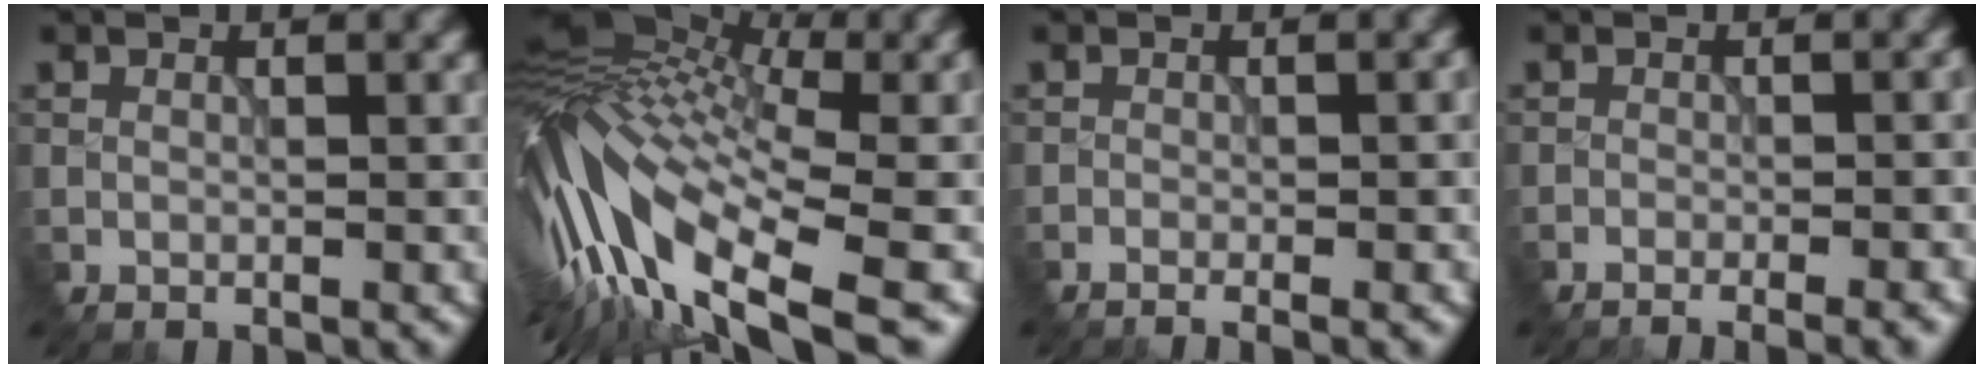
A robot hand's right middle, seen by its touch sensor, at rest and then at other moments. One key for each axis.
{"total": 15.3, "fx": -3.2, "fy": 6.3, "fz": 13.6, "tx": -0.290, "ty": 0.007, "tz": -0.042}
{"total": 3.0, "fx": -0.8, "fy": 1.3, "fz": 2.6, "tx": -0.003, "ty": 0.009, "tz": -0.020}
{"total": 4.6, "fx": -2.1, "fy": 1.7, "fz": 3.7, "tx": -0.010, "ty": 0.008, "tz": -0.022}